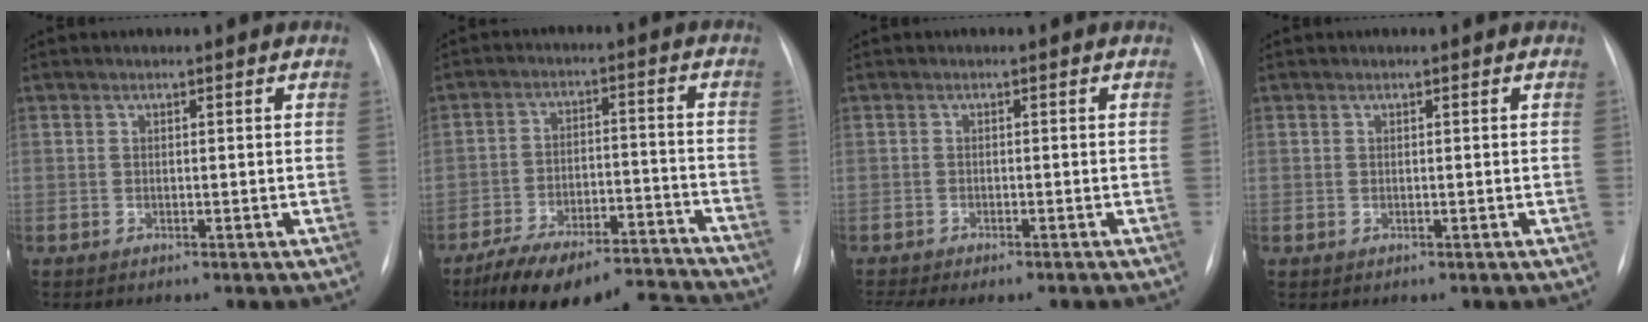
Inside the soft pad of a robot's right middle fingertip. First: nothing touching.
{"total": 17.2, "force": [-15.2, 4.5, 6.6], "torque": [-0.105, 0.024, -0.230]}
{"total": 7.9, "force": [-6.5, 1.7, 4.0], "torque": [-0.060, 0.006, -0.096]}
{"total": 0.0}